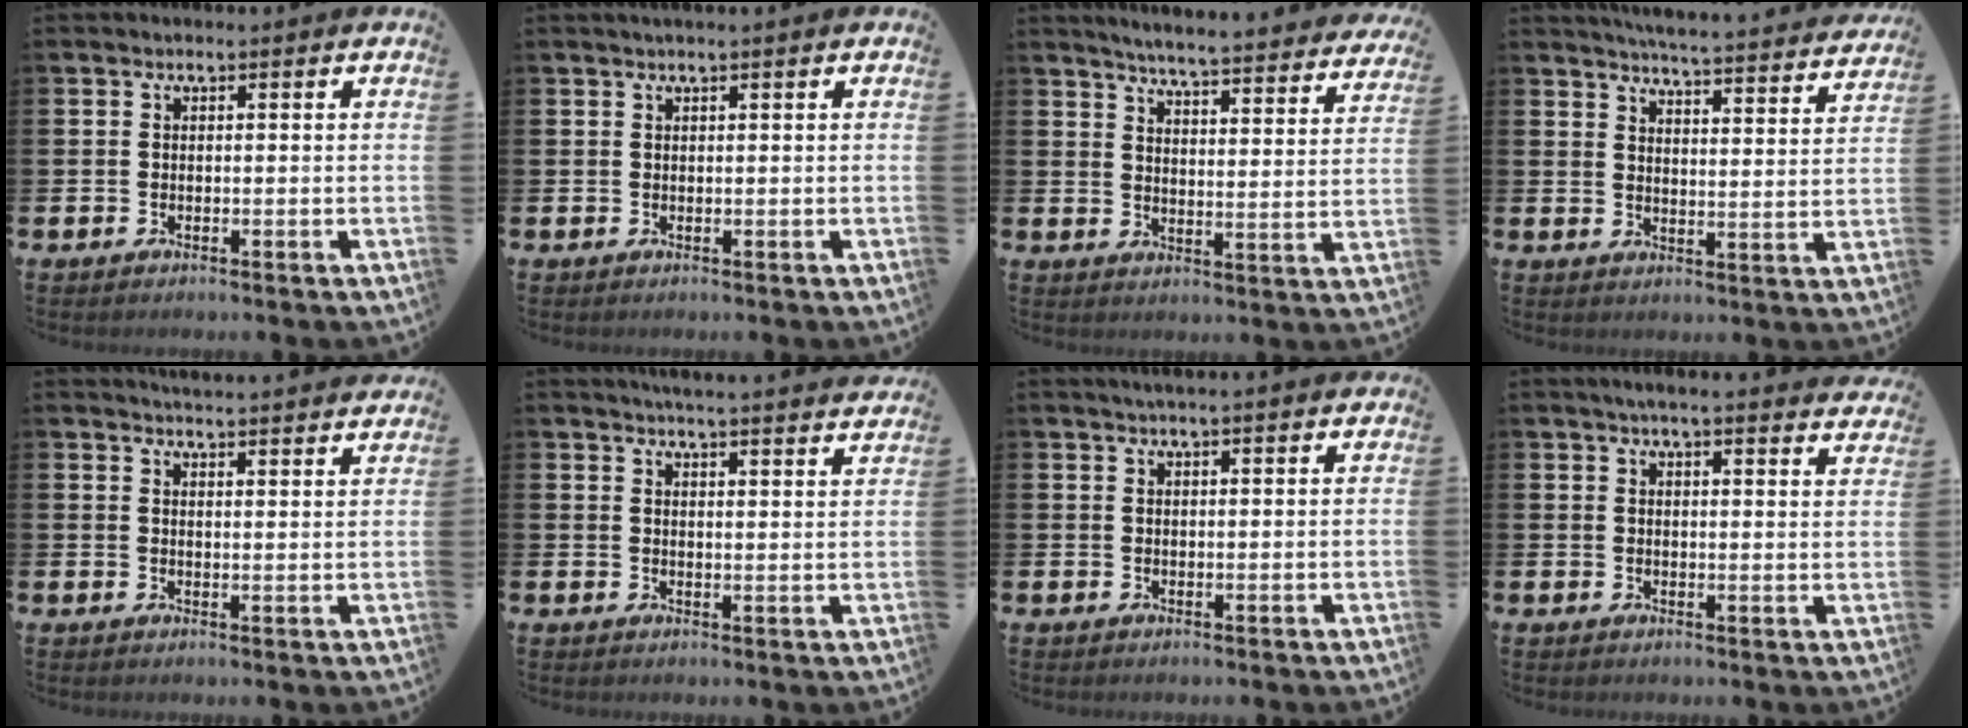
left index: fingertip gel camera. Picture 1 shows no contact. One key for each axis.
{"total": 0.8, "fx": 0.6, "fy": -0.1, "fz": 0.5, "tx": -0.013, "ty": 0.004, "tz": 0.012}
{"total": 5.5, "fx": 5.3, "fy": -0.1, "fz": 1.3, "tx": -0.043, "ty": -0.045, "tz": 0.089}
{"total": 5.4, "fx": 5.3, "fy": -0.2, "fz": 1.0, "tx": -0.033, "ty": -0.042, "tz": 0.090}
{"total": 4.0, "fx": 4.0, "fy": -0.4, "fz": -0.1, "tx": -0.003, "ty": -0.025, "tz": 0.071}
{"total": 4.5, "fx": 4.5, "fy": -0.6, "fz": 0.4, "tx": -0.016, "ty": -0.027, "tz": 0.079}
{"total": 2.3, "fx": 2.1, "fy": -0.1, "fz": 0.8, "tx": -0.009, "ty": -0.006, "tz": 0.036}
{"total": 4.3, "fx": 4.1, "fy": -0.3, "fz": 1.0, "tx": -0.028, "ty": -0.017, "tz": 0.073}